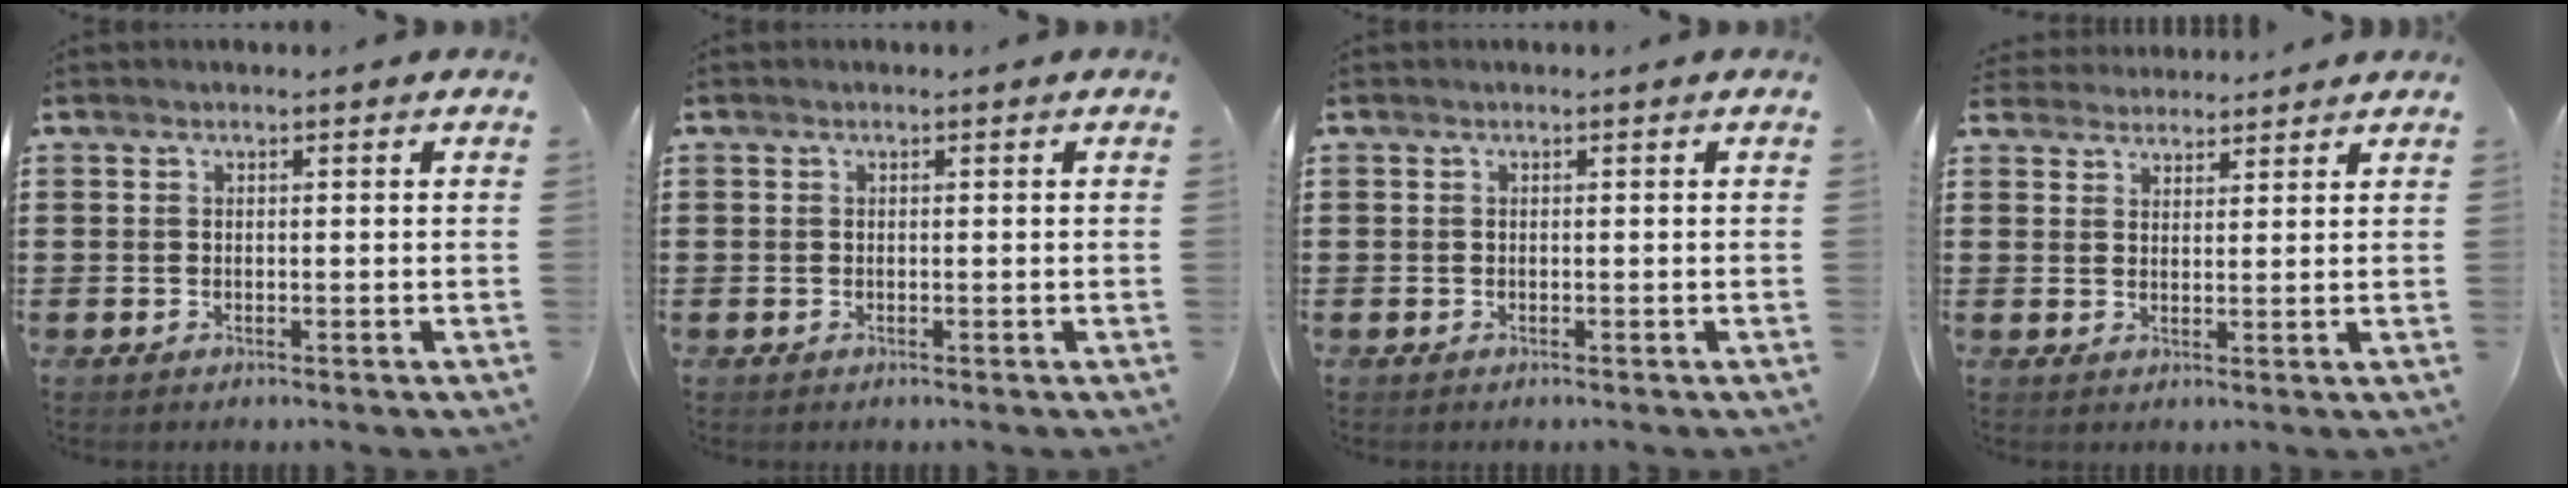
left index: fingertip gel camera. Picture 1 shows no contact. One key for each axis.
{"total": 0.0}
{"total": 0.0}
{"total": 2.7, "fx": 2.7, "fy": 0.2, "fz": -0.3, "tx": -0.003, "ty": -0.006, "tz": 0.051}